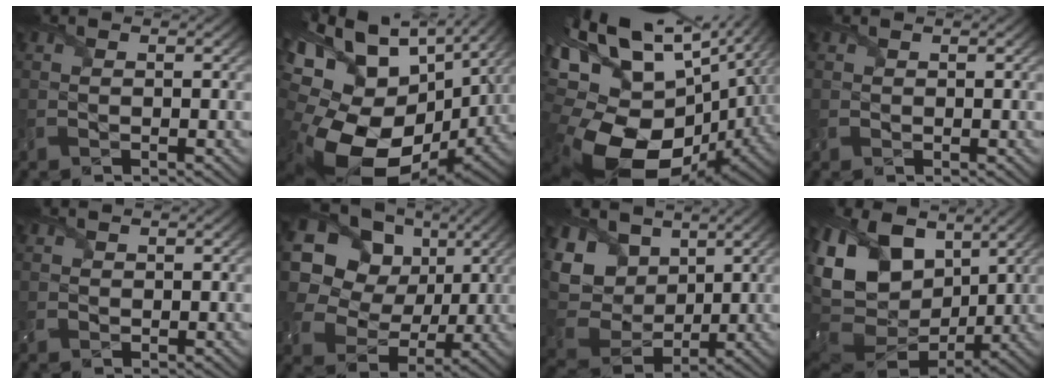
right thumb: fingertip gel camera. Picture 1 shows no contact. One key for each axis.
{"total": 20.9, "fx": 0.9, "fy": 14.1, "fz": 15.3, "tx": -0.323, "ty": -0.046, "tz": 0.054}
{"total": 20.2, "fx": 0.5, "fy": 12.3, "fz": 16.0, "tx": -0.325, "ty": -0.030, "tz": 0.045}
{"total": 0.8, "fx": 0.4, "fy": 0.6, "fz": 0.1, "tx": -0.006, "ty": 0.002, "tz": 0.008}
{"total": 0.8, "fx": 0.5, "fy": 0.7, "fz": 0.1, "tx": -0.005, "ty": 0.001, "tz": 0.010}
{"total": 15.4, "fx": 5.3, "fy": 12.4, "fz": 7.2, "tx": -0.227, "ty": 0.047, "tz": 0.110}
{"total": 11.7, "fx": 4.7, "fy": 8.8, "fz": 6.2, "tx": -0.205, "ty": 0.018, "tz": 0.086}
{"total": 17.8, "fx": 4.6, "fy": 12.3, "fz": 12.0, "tx": -0.271, "ty": 0.000, "tz": 0.099}